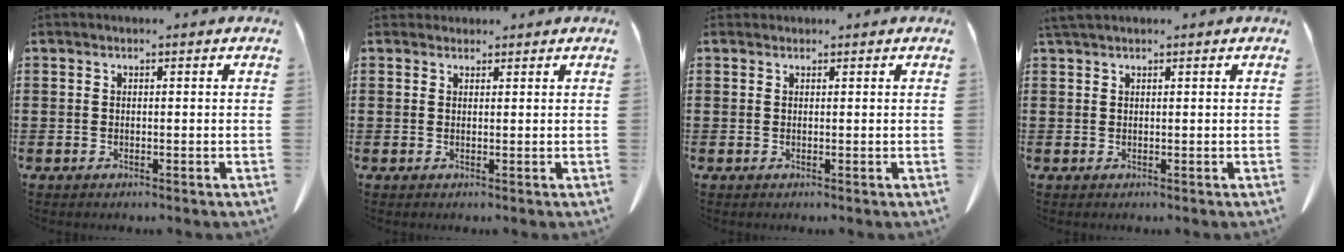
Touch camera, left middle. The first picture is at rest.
{"total": 1.4, "force": [1.2, 0.6, 0.1], "torque": [0.002, -0.003, 0.024]}
{"total": 0.5, "force": [0.5, 0.2, 0.0], "torque": [-0.001, 0.000, 0.010]}
{"total": 1.1, "force": [1.0, 0.1, 0.5], "torque": [-0.013, -0.002, 0.021]}